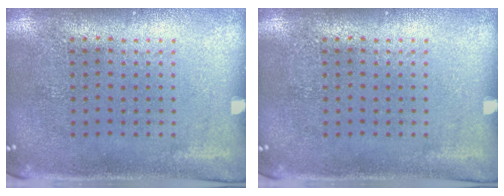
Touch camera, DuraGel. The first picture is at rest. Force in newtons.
{"total": 0.0}